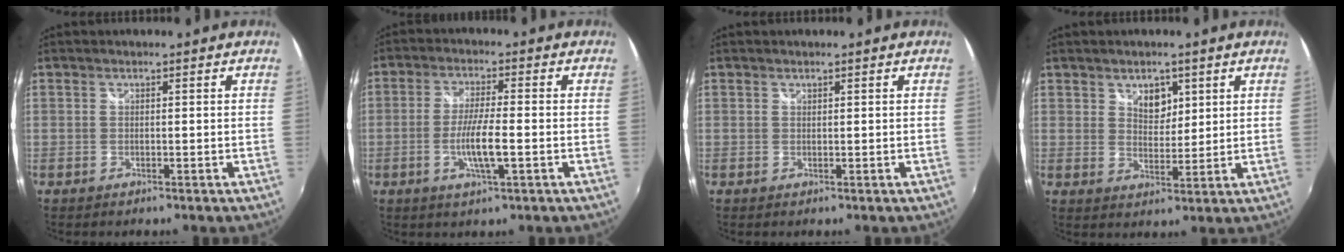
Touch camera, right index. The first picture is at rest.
{"total": 6.8, "force": [-1.9, 0.7, 6.5], "torque": [-0.126, -0.008, -0.035]}
{"total": 0.0}
{"total": 4.7, "force": [2.5, 3.1, 2.5], "torque": [-0.031, 0.001, 0.043]}